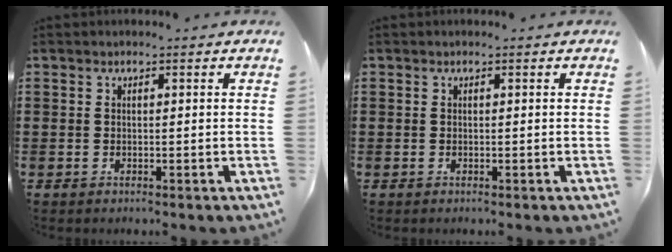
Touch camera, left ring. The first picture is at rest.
{"total": 0.0}